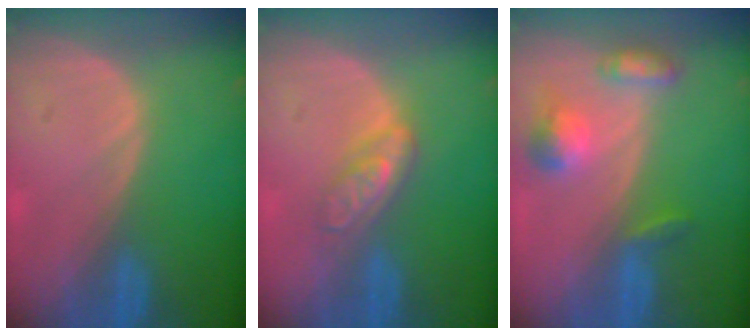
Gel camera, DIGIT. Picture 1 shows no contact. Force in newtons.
{"total": 4.5, "press": 4.2, "slide": 1.8}
{"total": 5.7, "press": 5.3, "slide": 2.1}